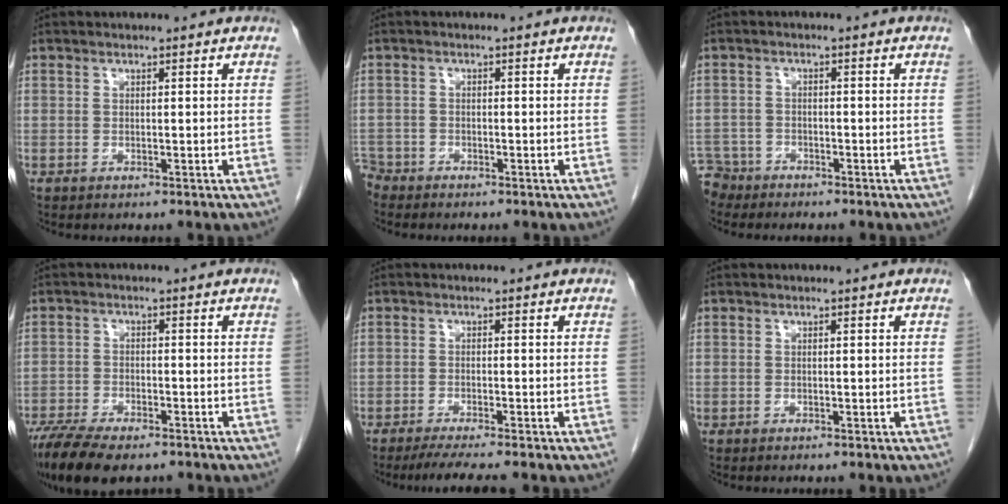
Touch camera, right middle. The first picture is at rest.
{"total": 2.7, "force": [-2.6, 1.0, -0.1], "torque": [0.002, -0.004, -0.051]}
{"total": 4.3, "force": [-3.8, 1.8, -0.8], "torque": [0.018, -0.004, -0.076]}
{"total": 11.8, "force": [-9.2, 3.9, 6.3], "torque": [-0.109, -0.011, -0.146]}
{"total": 5.4, "force": [-4.5, -0.3, 2.9], "torque": [-0.042, -0.014, -0.072]}
{"total": 0.0}